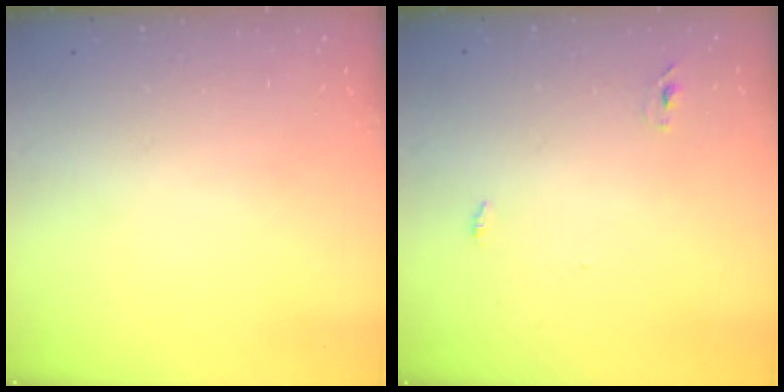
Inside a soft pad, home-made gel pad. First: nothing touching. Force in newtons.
{"total": 3.0, "press": 2.8, "slide": 1.1}